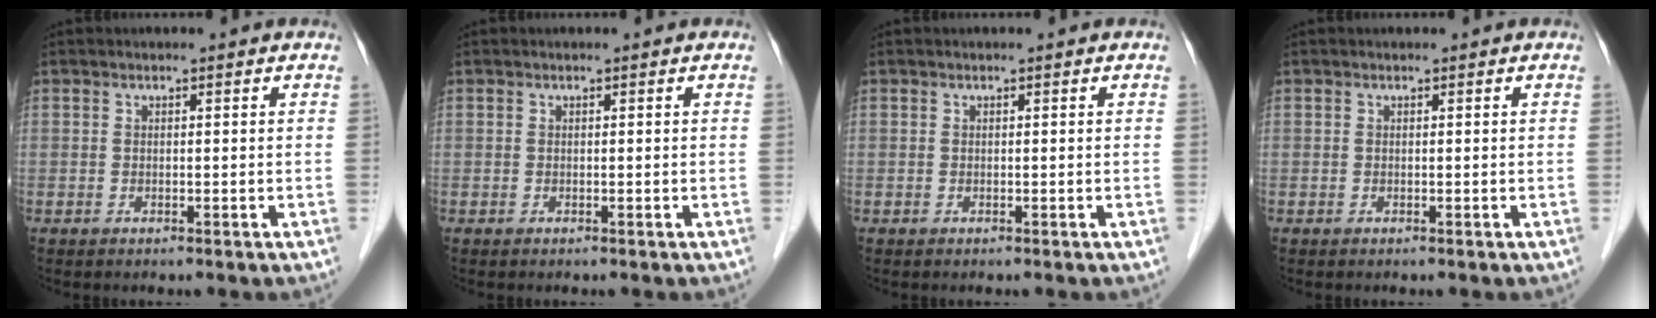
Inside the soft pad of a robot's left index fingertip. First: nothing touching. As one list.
[{"total": 0.0}, {"total": 0.0}, {"total": 0.0}]